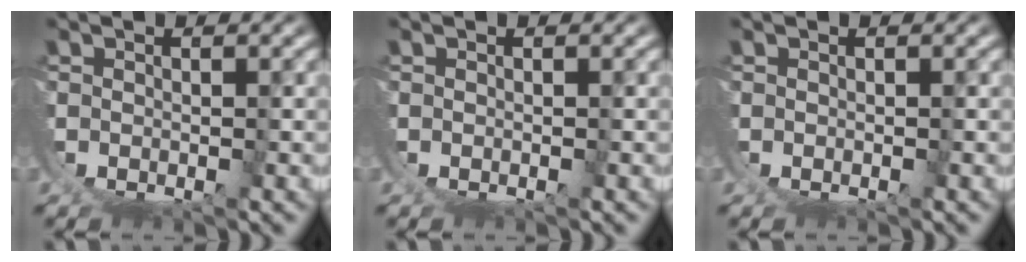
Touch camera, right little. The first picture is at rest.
{"total": 0.0}
{"total": 0.0}